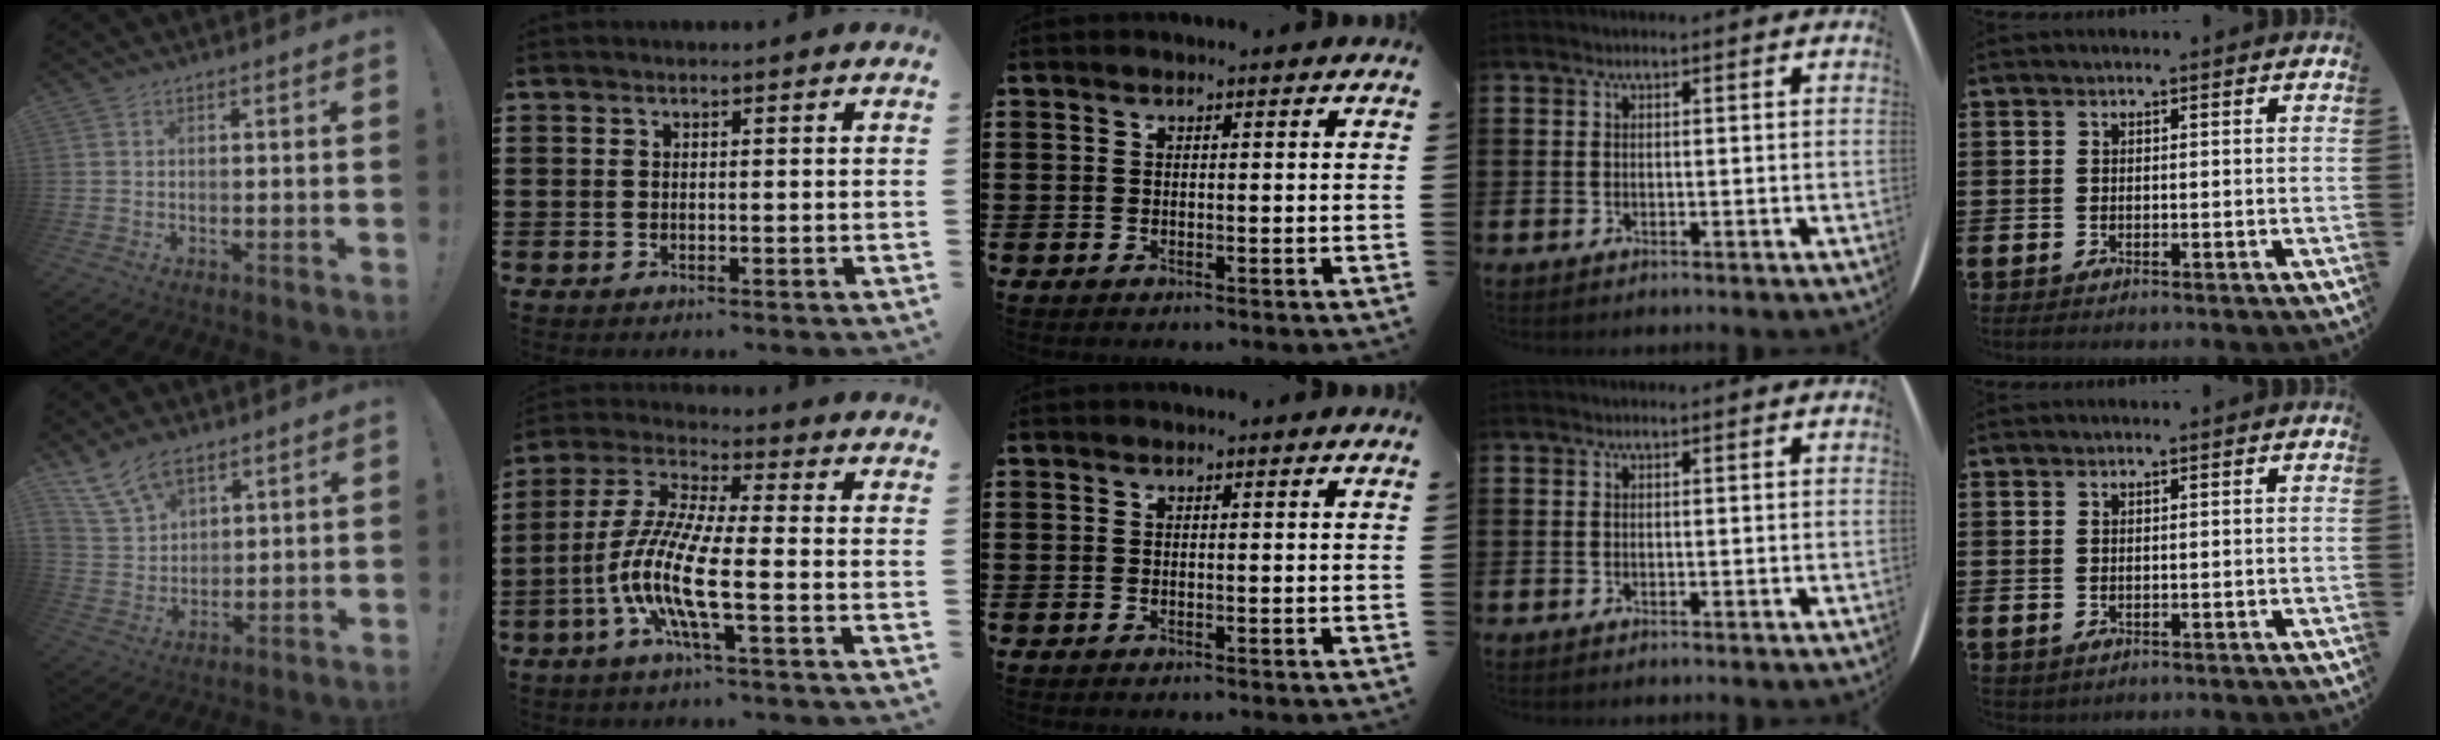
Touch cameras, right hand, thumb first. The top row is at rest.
{"thumb": {"total": 10.6, "force": [7.3, 6.3, 4.4], "torque": [-0.088, -0.033, 0.146]}, "index": {"total": 10.6, "force": [-4.0, 1.7, 9.6], "torque": [-0.234, -0.021, -0.089]}}